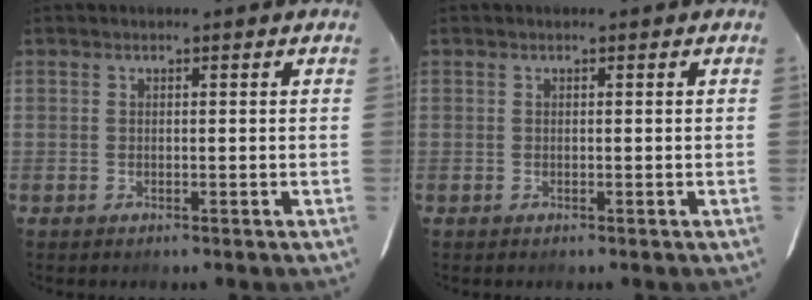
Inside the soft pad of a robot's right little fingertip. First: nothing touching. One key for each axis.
{"total": 0.0}